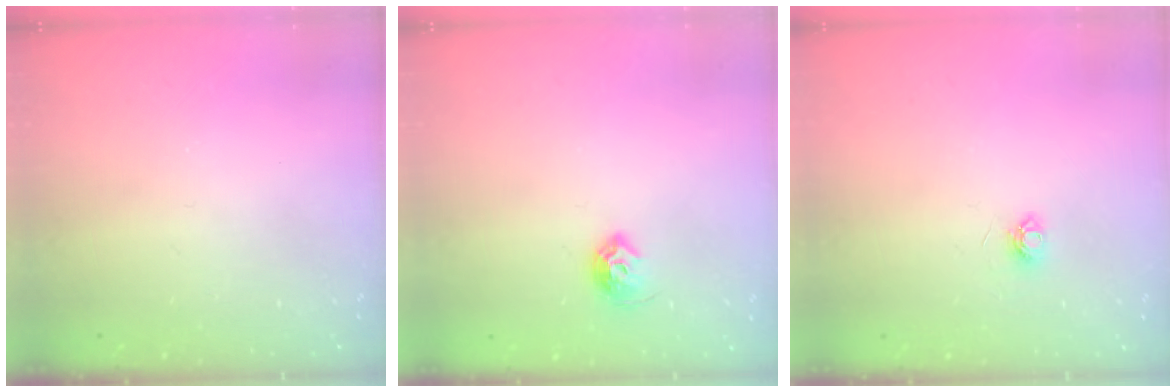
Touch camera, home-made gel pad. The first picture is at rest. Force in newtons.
{"total": 7.6, "press": 7.5, "slide": 1.1}
{"total": 4.7, "press": 4.6, "slide": 0.6}